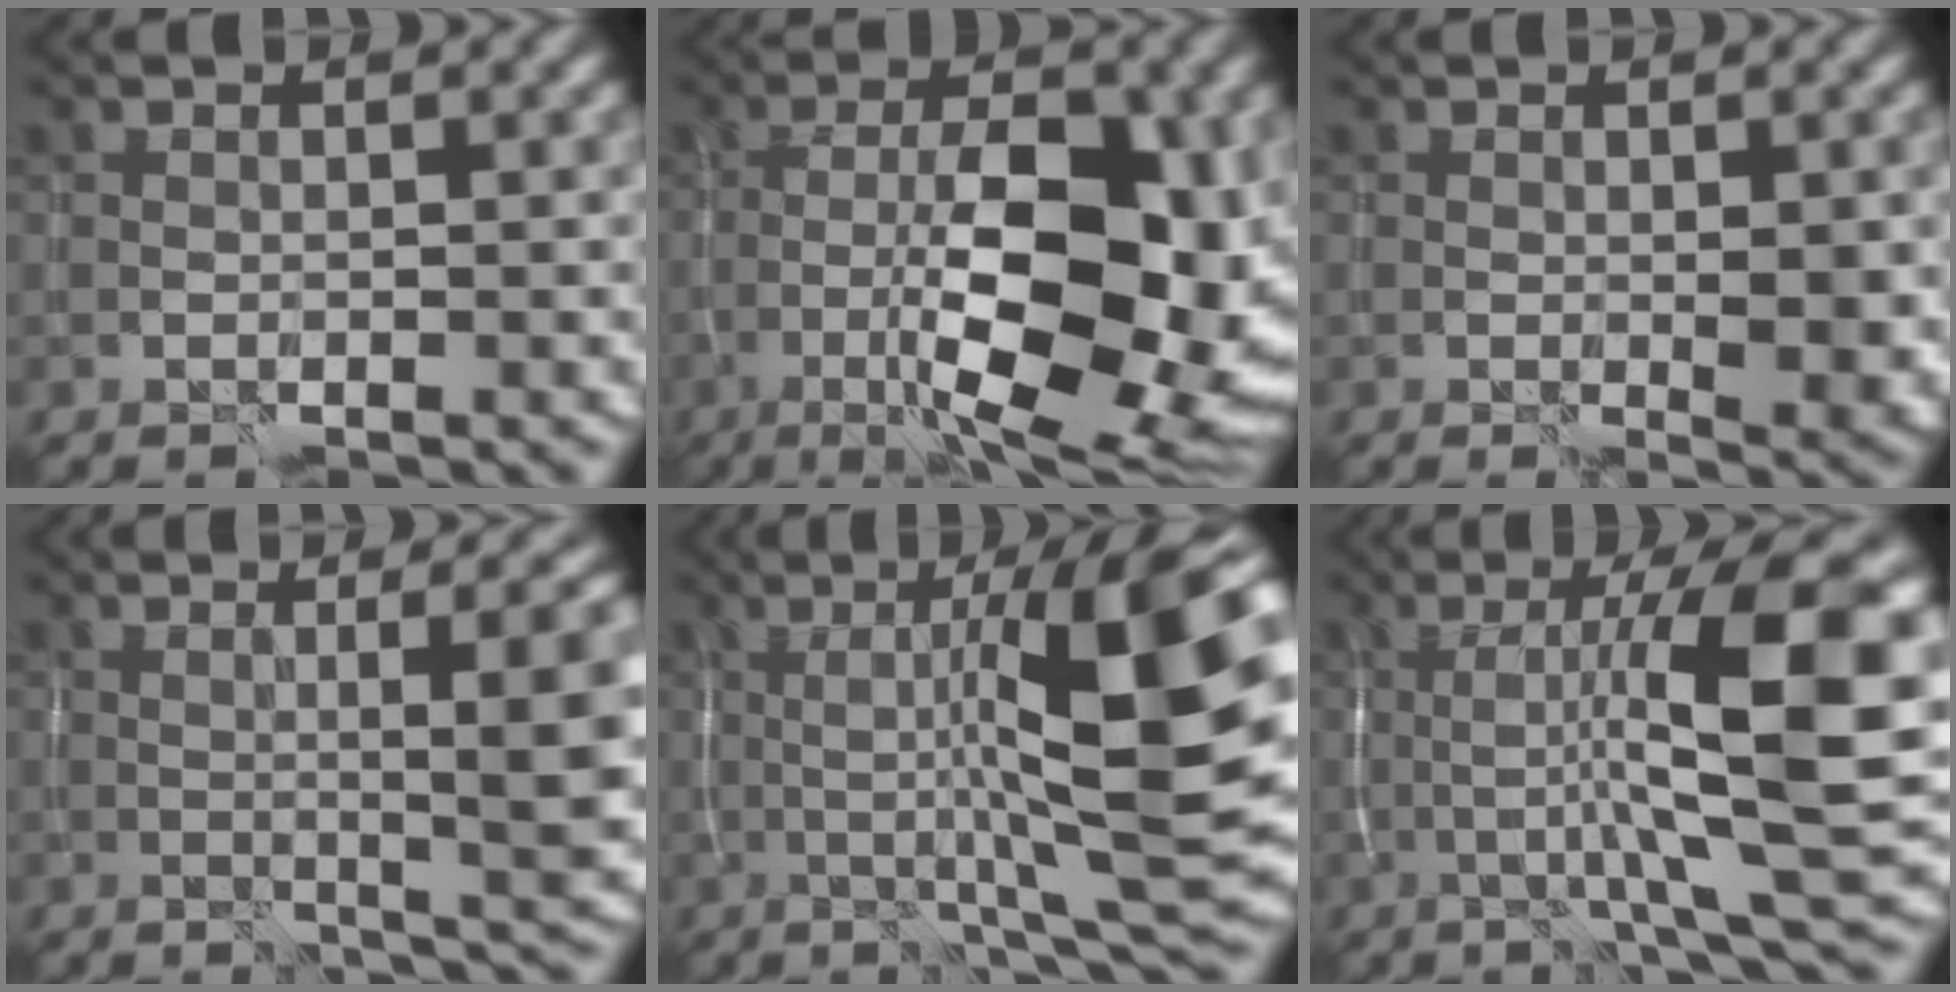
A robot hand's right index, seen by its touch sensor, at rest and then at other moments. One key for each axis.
{"total": 14.2, "fx": -2.4, "fy": 5.3, "fz": 13.0, "tx": -0.195, "ty": 0.005, "tz": -0.042}
{"total": 2.9, "fx": -0.2, "fy": 1.0, "fz": 2.7, "tx": -0.037, "ty": -0.008, "tz": 0.001}
{"total": 8.0, "fx": 0.4, "fy": 1.8, "fz": 7.8, "tx": -0.095, "ty": 0.009, "tz": 0.007}
{"total": 13.4, "fx": 0.9, "fy": 2.3, "fz": 13.2, "tx": -0.192, "ty": 0.013, "tz": 0.014}
{"total": 11.1, "fx": -0.3, "fy": 1.8, "fz": 11.0, "tx": -0.164, "ty": 0.016, "tz": -0.008}